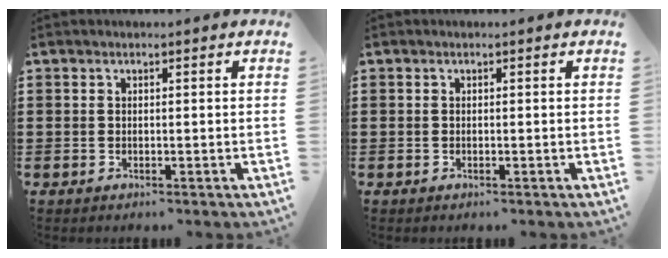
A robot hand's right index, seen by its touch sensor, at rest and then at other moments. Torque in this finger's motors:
{"motor_torque": [0.00, 2.14, 0.00, 0.00]}